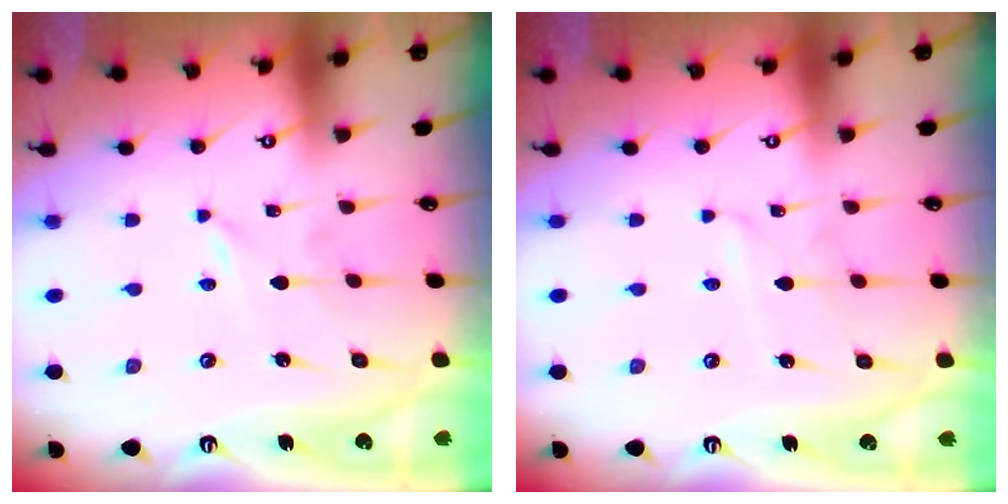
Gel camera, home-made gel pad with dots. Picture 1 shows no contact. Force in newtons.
{"total": 2.1, "press": 2.1, "slide": 0.3}